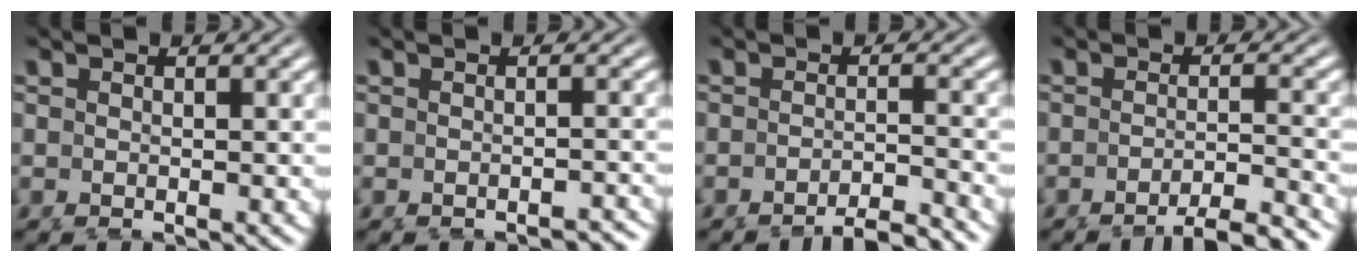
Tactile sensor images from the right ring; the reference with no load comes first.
{"total": 1.9, "force": [-1.9, 0.1, 0.3], "torque": [-0.008, -0.005, -0.024]}
{"total": 4.0, "force": [-3.8, -0.1, 1.2], "torque": [-0.009, -0.008, -0.061]}
{"total": 4.9, "force": [-4.4, 0.2, 2.2], "torque": [-0.016, -0.009, -0.070]}